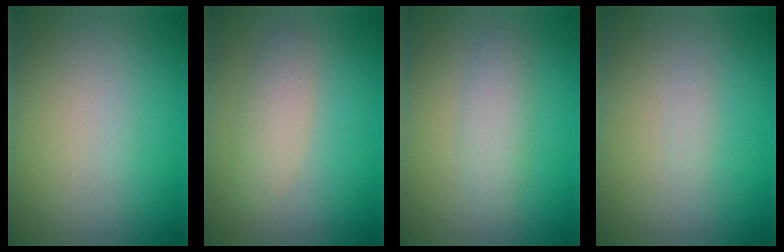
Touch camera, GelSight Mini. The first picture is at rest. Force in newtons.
{"total": 2.2, "press": 2.2, "slide": 0.1}
{"total": 2.3, "press": 2.3, "slide": 0.1}
{"total": 0.6, "press": 0.6, "slide": 0.0}